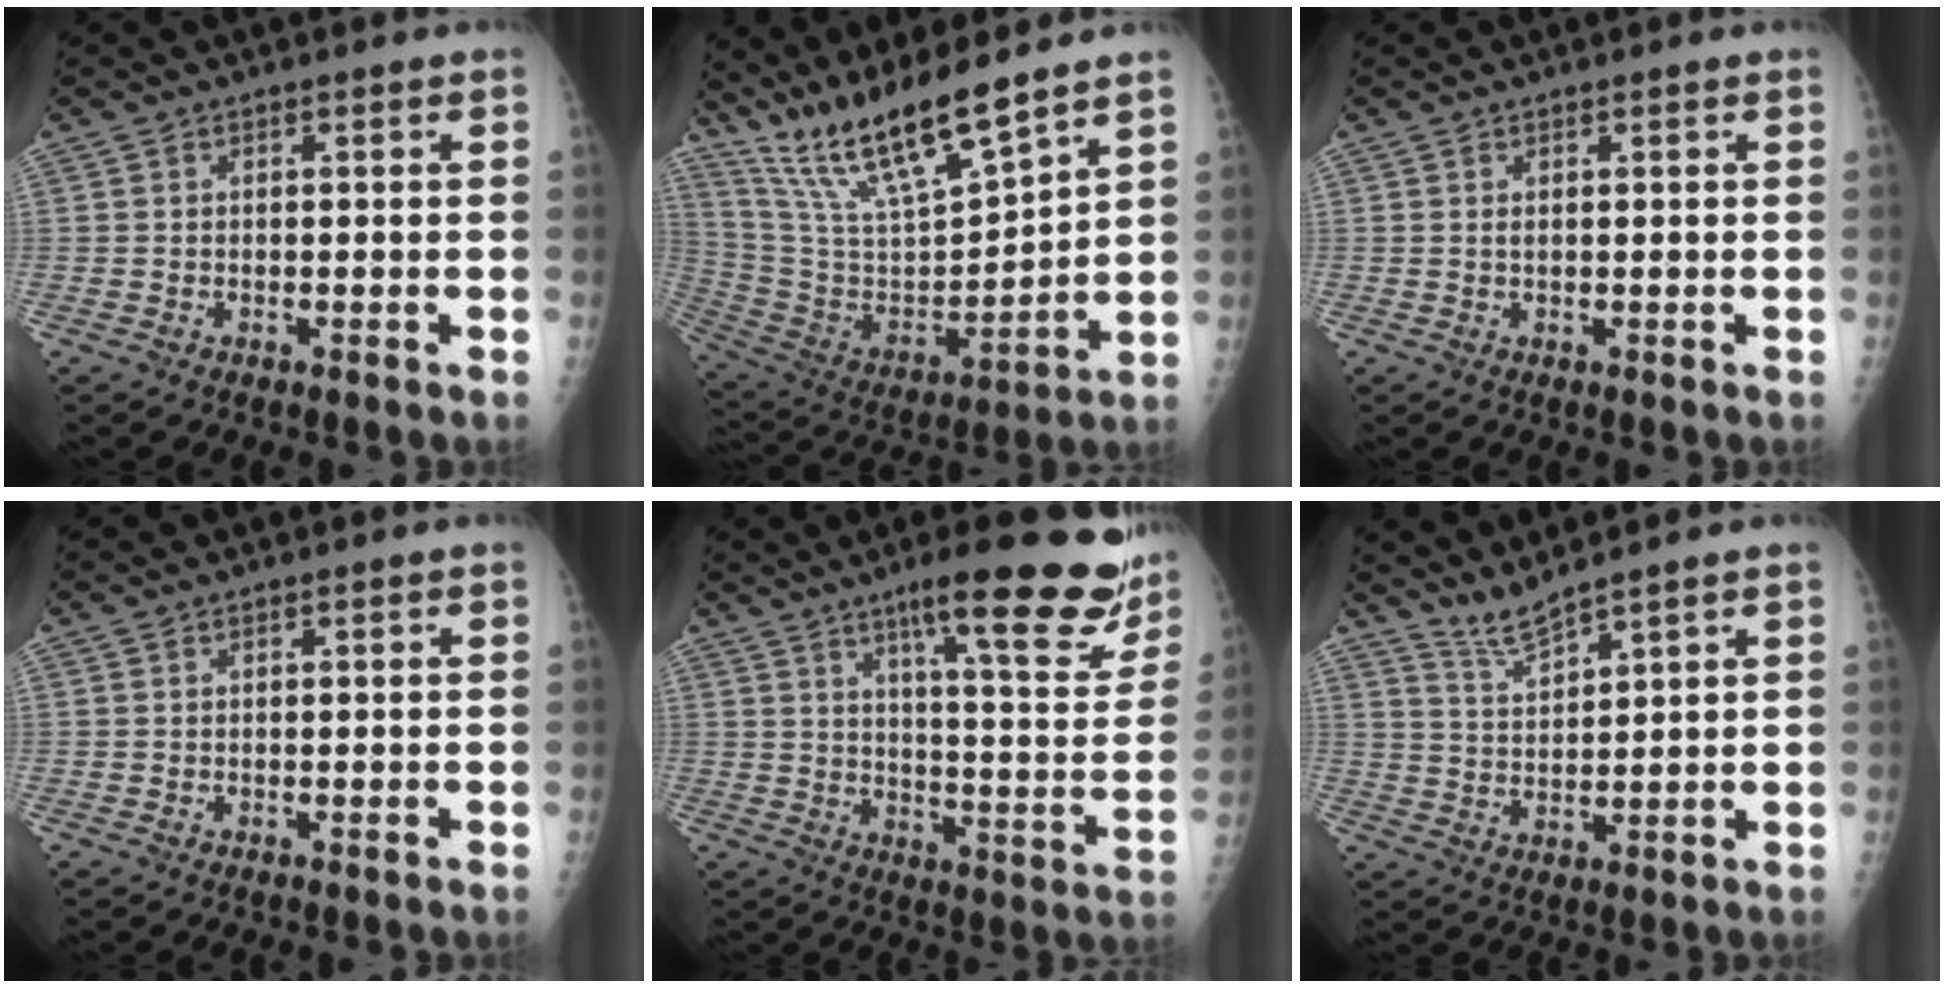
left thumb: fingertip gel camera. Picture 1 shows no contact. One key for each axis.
{"total": 18.1, "fx": 14.6, "fy": 2.5, "fz": 10.5, "tx": -0.180, "ty": -0.072, "tz": 0.289}
{"total": 0.7, "fx": 0.4, "fy": 0.2, "fz": 0.6, "tx": -0.010, "ty": -0.001, "tz": 0.009}
{"total": 0.0}
{"total": 22.8, "fx": 14.5, "fy": 4.3, "fz": 17.0, "tx": -0.201, "ty": -0.060, "tz": 0.203}
{"total": 4.6, "fx": 4.4, "fy": -0.5, "fz": 1.4, "tx": -0.032, "ty": -0.040, "tz": 0.098}